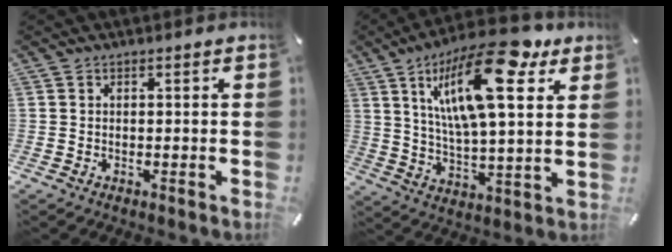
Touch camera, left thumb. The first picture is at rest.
{"total": 22.2, "force": [11.9, 7.9, 17.1], "torque": [-0.300, -0.053, 0.185]}